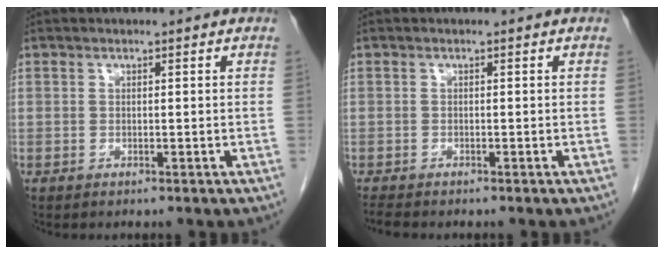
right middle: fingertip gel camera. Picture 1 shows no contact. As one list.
[{"total": 1.5, "force": [-1.4, 0.2, 0.4], "torque": [-0.014, -0.006, -0.024]}]